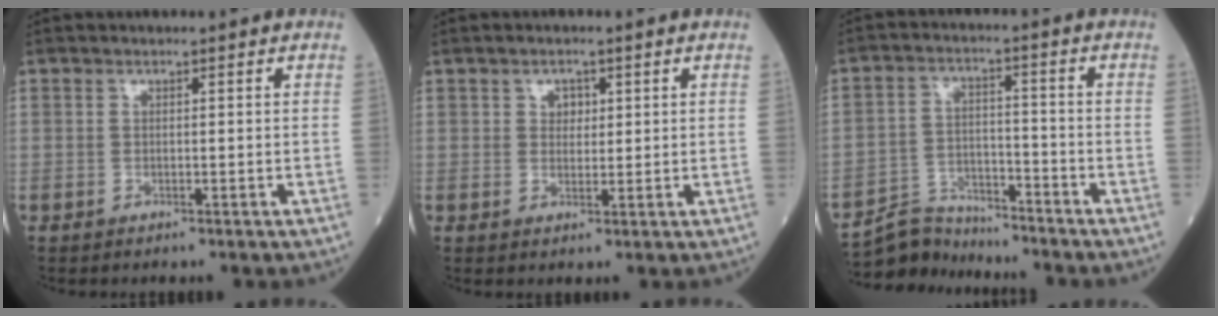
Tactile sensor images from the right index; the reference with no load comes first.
{"total": 2.2, "force": [0.9, 1.5, 1.3], "torque": [-0.016, 0.001, 0.013]}
{"total": 7.0, "force": [-6.8, 1.3, -0.9], "torque": [0.010, 0.012, -0.125]}